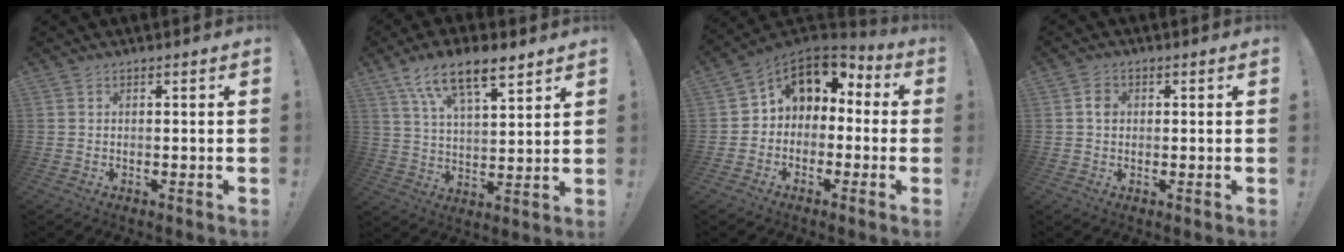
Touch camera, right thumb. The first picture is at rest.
{"total": 13.8, "force": [9.1, 5.2, 9.0], "torque": [-0.160, -0.041, 0.163]}
{"total": 8.2, "force": [2.5, 6.6, 4.1], "torque": [-0.054, -0.013, 0.050]}
{"total": 2.7, "force": [0.0, 2.2, 1.5], "torque": [-0.012, 0.001, -0.004]}